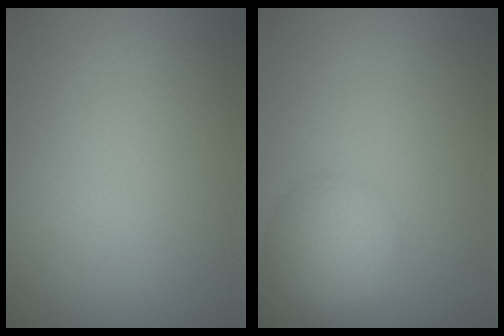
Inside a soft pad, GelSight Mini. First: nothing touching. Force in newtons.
{"total": 3.8, "press": 3.8, "slide": 0.4}